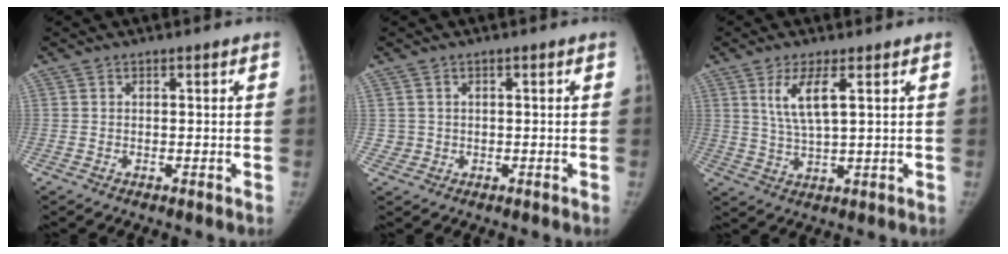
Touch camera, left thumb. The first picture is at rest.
{"total": 1.5, "force": [0.0, 1.4, -0.3], "torque": [0.016, 0.004, 0.001]}
{"total": 6.3, "force": [2.5, 1.4, 5.7], "torque": [-0.121, -0.018, 0.055]}